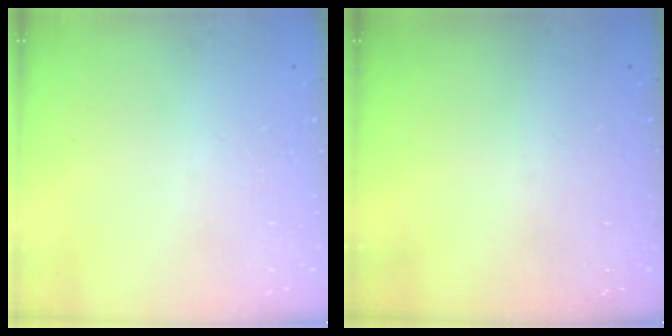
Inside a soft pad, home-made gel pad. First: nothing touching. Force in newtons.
{"total": 0.0}